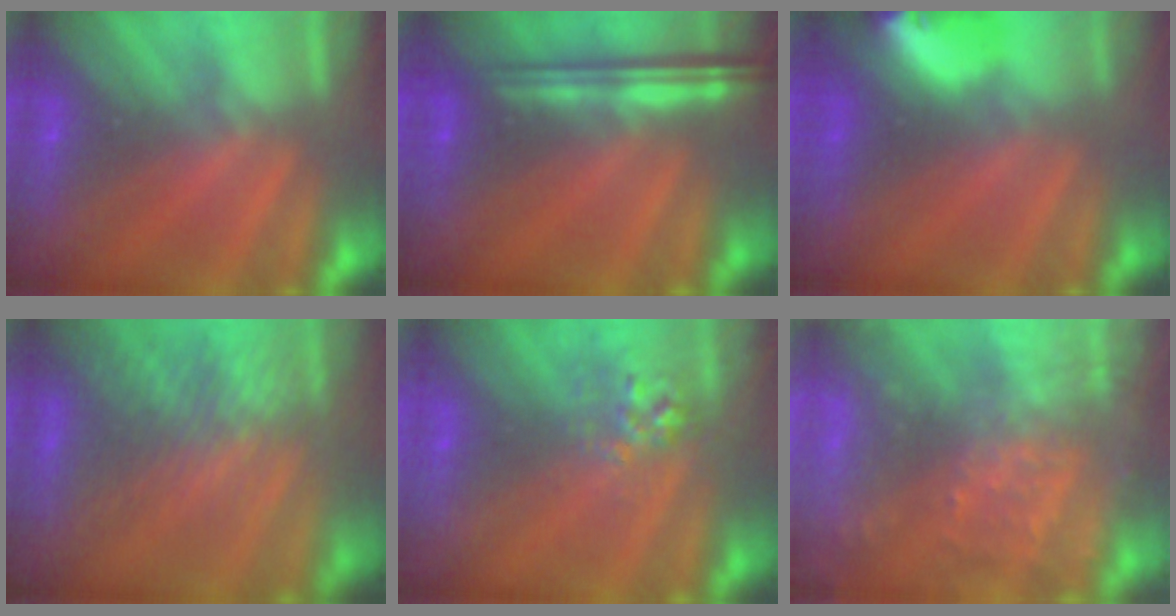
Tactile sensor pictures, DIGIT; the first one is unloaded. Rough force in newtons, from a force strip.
{"total": 9.0}
{"total": 8.1}
{"total": 3.6}
{"total": 2.9}
{"total": 5.8}